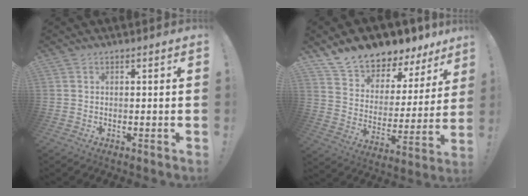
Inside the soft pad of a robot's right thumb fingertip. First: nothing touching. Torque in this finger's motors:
{"motor_torque": [0.02, 1.39, 0.57, 0.56, 0.11]}